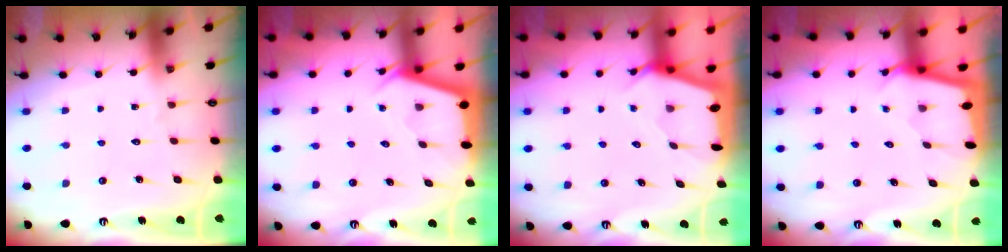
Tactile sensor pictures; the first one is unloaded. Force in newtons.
{"total": 2.7, "press": 2.7, "slide": 0.1}
{"total": 2.3, "press": 2.3, "slide": 0.3}
{"total": 1.6, "press": 1.6, "slide": 0.2}